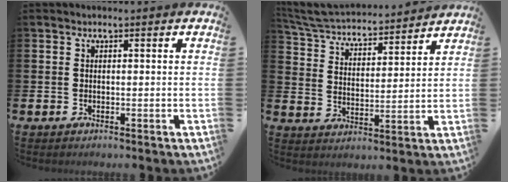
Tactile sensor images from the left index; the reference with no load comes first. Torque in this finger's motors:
{"motor_torque": [-0.12, -0.57, 0.48, 0.18]}